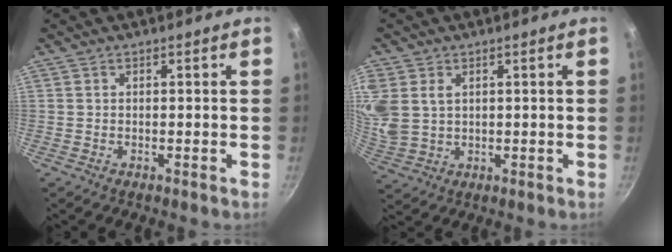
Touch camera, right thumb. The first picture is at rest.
{"total": 10.3, "force": [3.0, 7.7, 6.1], "torque": [-0.141, 0.003, 0.071]}